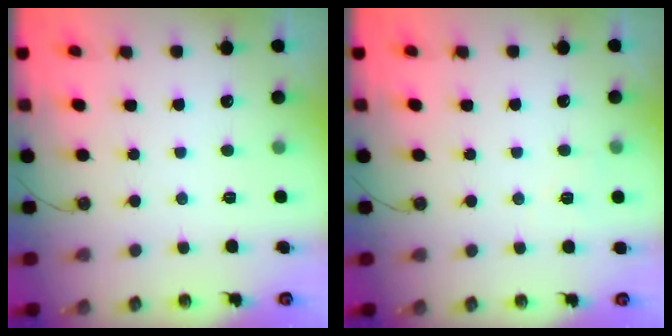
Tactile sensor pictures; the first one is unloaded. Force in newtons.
{"total": 7.9, "press": 4.8, "slide": 6.3}